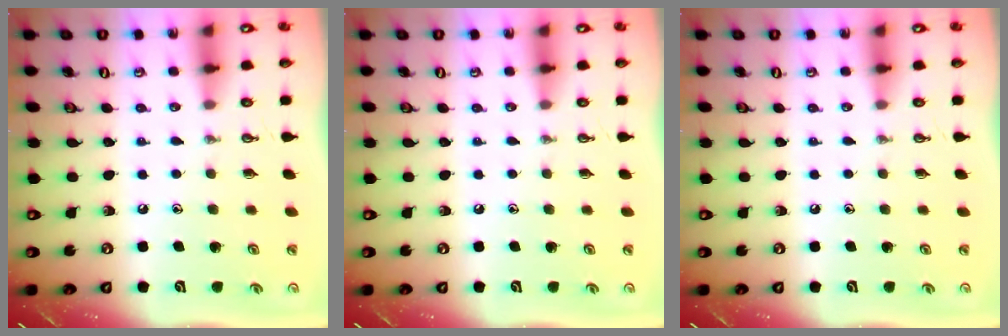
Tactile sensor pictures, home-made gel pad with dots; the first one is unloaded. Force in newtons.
{"total": 0.0}
{"total": 0.0}